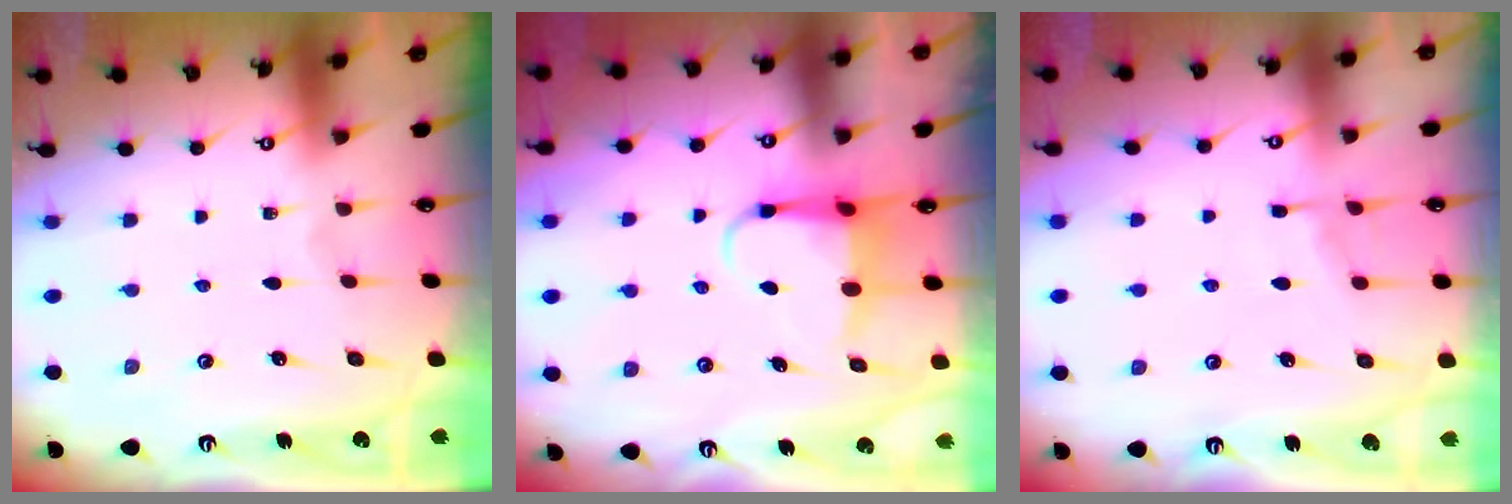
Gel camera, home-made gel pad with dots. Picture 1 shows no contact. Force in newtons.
{"total": 4.7, "press": 4.6, "slide": 0.5}
{"total": 3.5, "press": 3.4, "slide": 0.6}